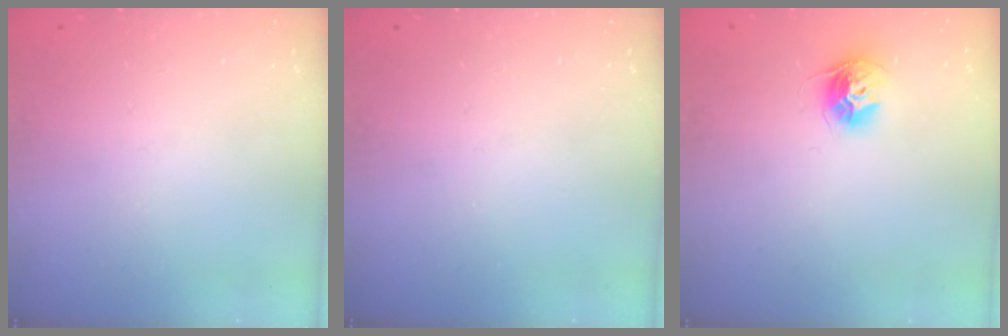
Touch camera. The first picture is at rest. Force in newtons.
{"total": 0.0}
{"total": 10.5, "press": 10.4, "slide": 0.8}